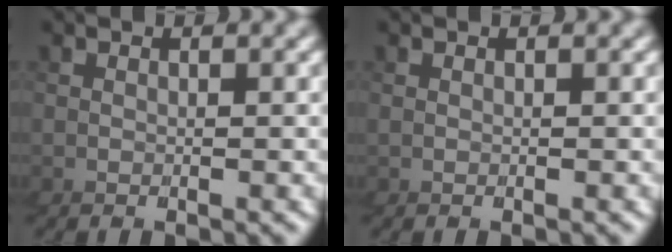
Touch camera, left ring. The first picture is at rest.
{"total": 0.0}